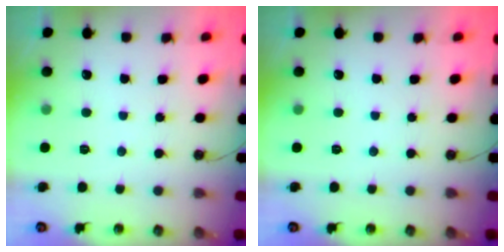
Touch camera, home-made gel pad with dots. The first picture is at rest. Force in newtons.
{"total": 0.0}